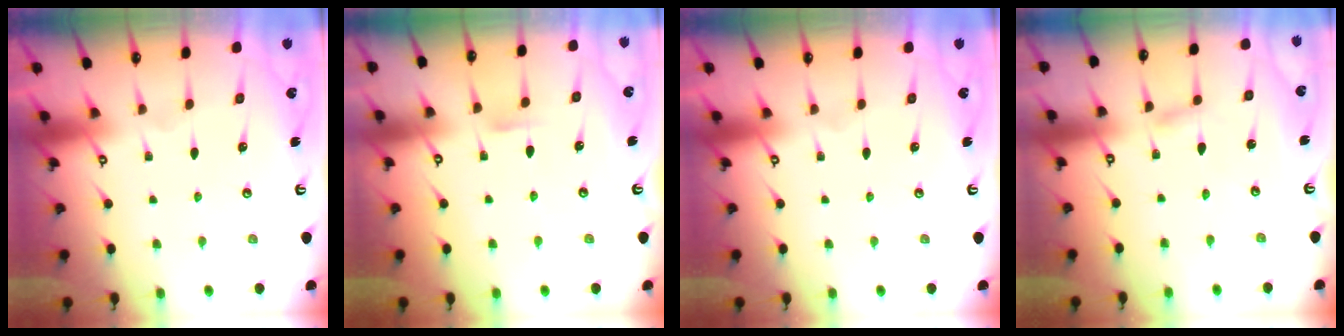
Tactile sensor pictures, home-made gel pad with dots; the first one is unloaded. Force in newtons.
{"total": 3.9, "press": 3.8, "slide": 0.4}
{"total": 0.0}
{"total": 2.3, "press": 2.3, "slide": 0.1}